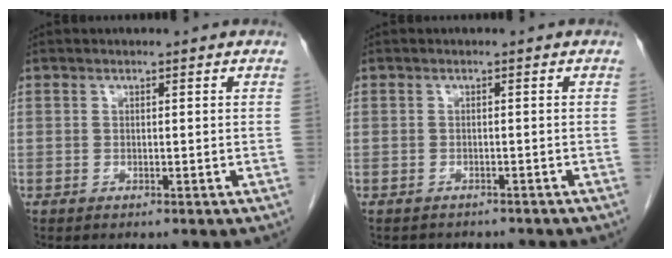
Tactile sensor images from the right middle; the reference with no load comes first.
{"total": 3.6, "force": [-3.2, 1.4, 0.5], "torque": [-0.008, -0.001, -0.039]}